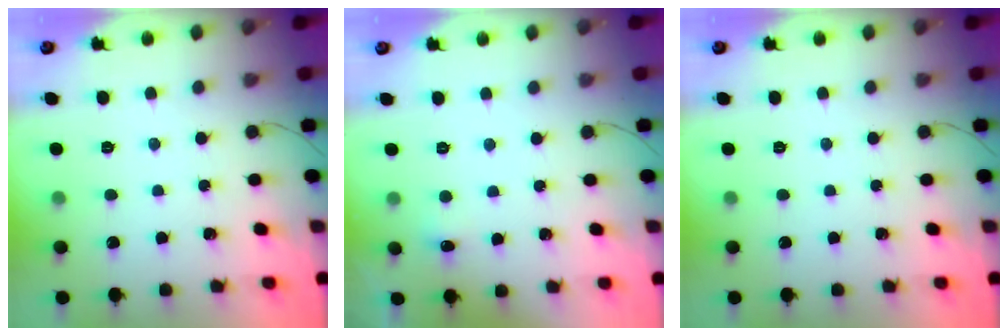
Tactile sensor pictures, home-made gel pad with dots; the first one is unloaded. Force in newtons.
{"total": 4.1, "press": 3.9, "slide": 1.1}
{"total": 0.0}